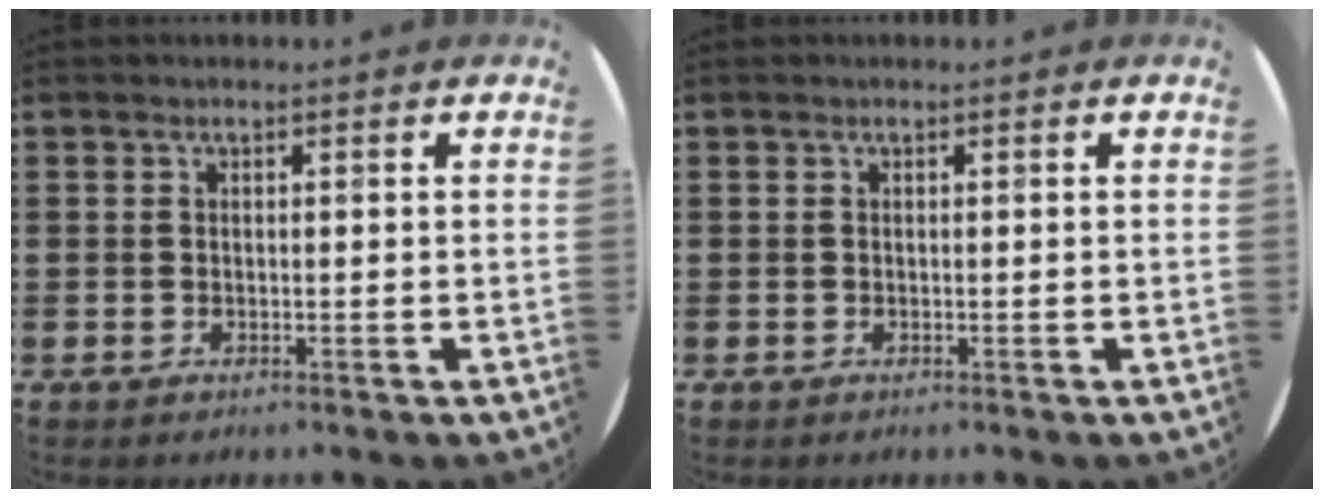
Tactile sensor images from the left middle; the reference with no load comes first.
{"total": 0.0}